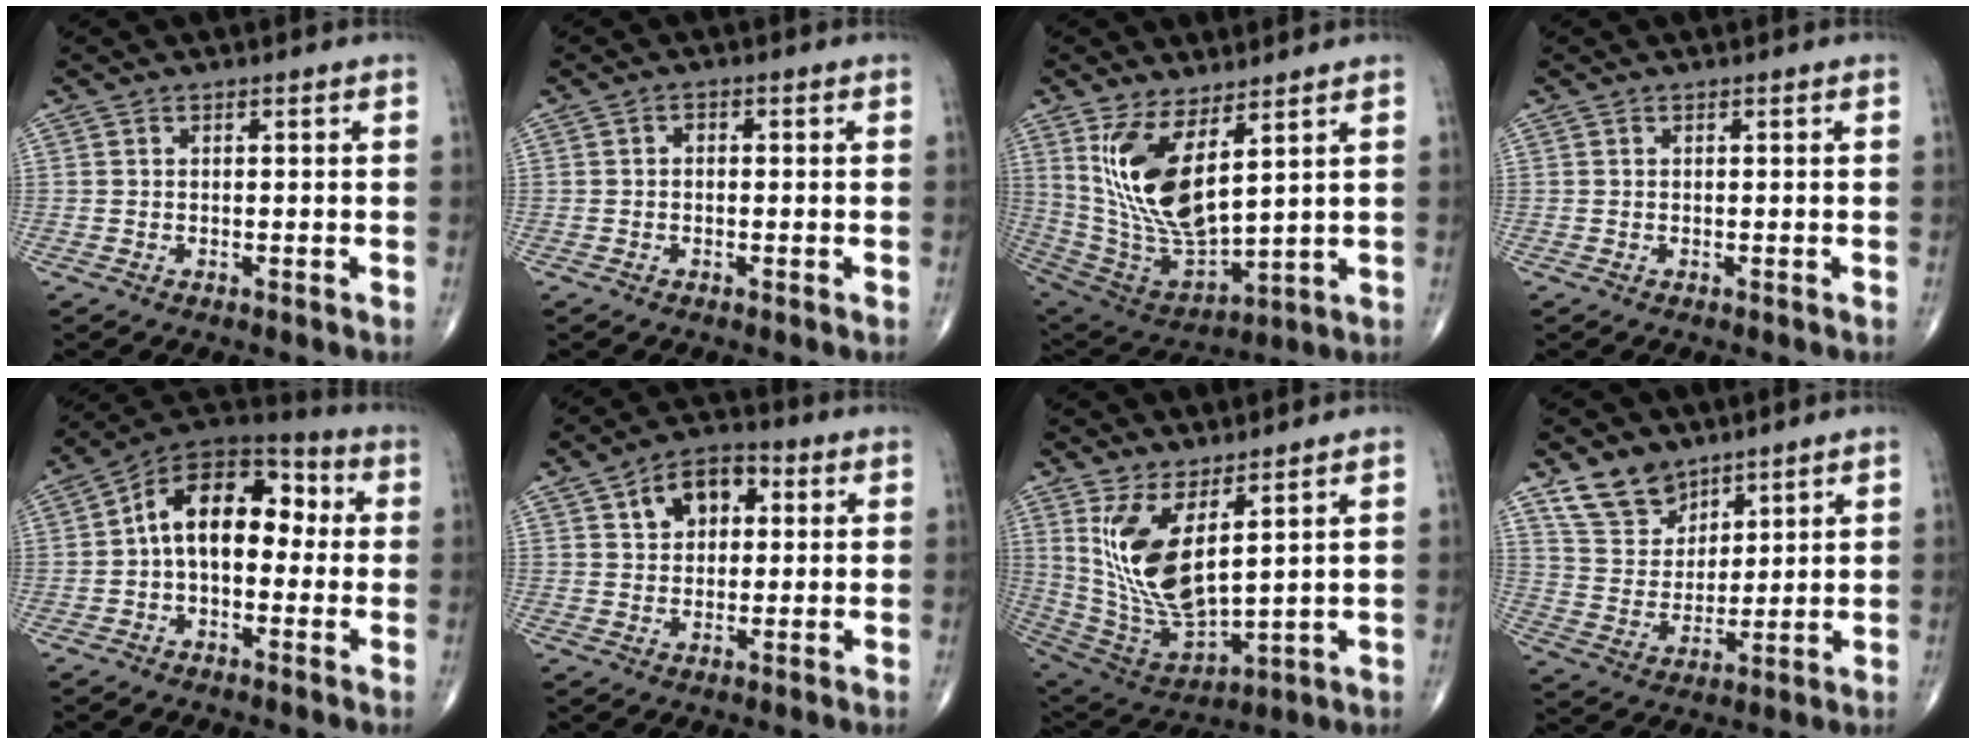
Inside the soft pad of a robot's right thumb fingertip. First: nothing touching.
{"total": 1.0, "force": [-0.1, 0.7, 0.7], "torque": [-0.002, 0.001, -0.007]}
{"total": 16.0, "force": [6.3, 6.6, 13.1], "torque": [-0.250, -0.043, 0.145]}
{"total": 0.0}
{"total": 15.0, "force": [0.6, 9.3, 11.8], "torque": [-0.148, 0.046, -0.006]}
{"total": 8.9, "force": [2.9, 5.9, 6.0], "torque": [-0.068, 0.008, 0.038]}
{"total": 14.6, "force": [5.5, 5.8, 12.3], "torque": [-0.239, -0.048, 0.130]}
{"total": 9.8, "force": [7.1, 6.0, 3.2], "torque": [-0.034, -0.041, 0.145]}